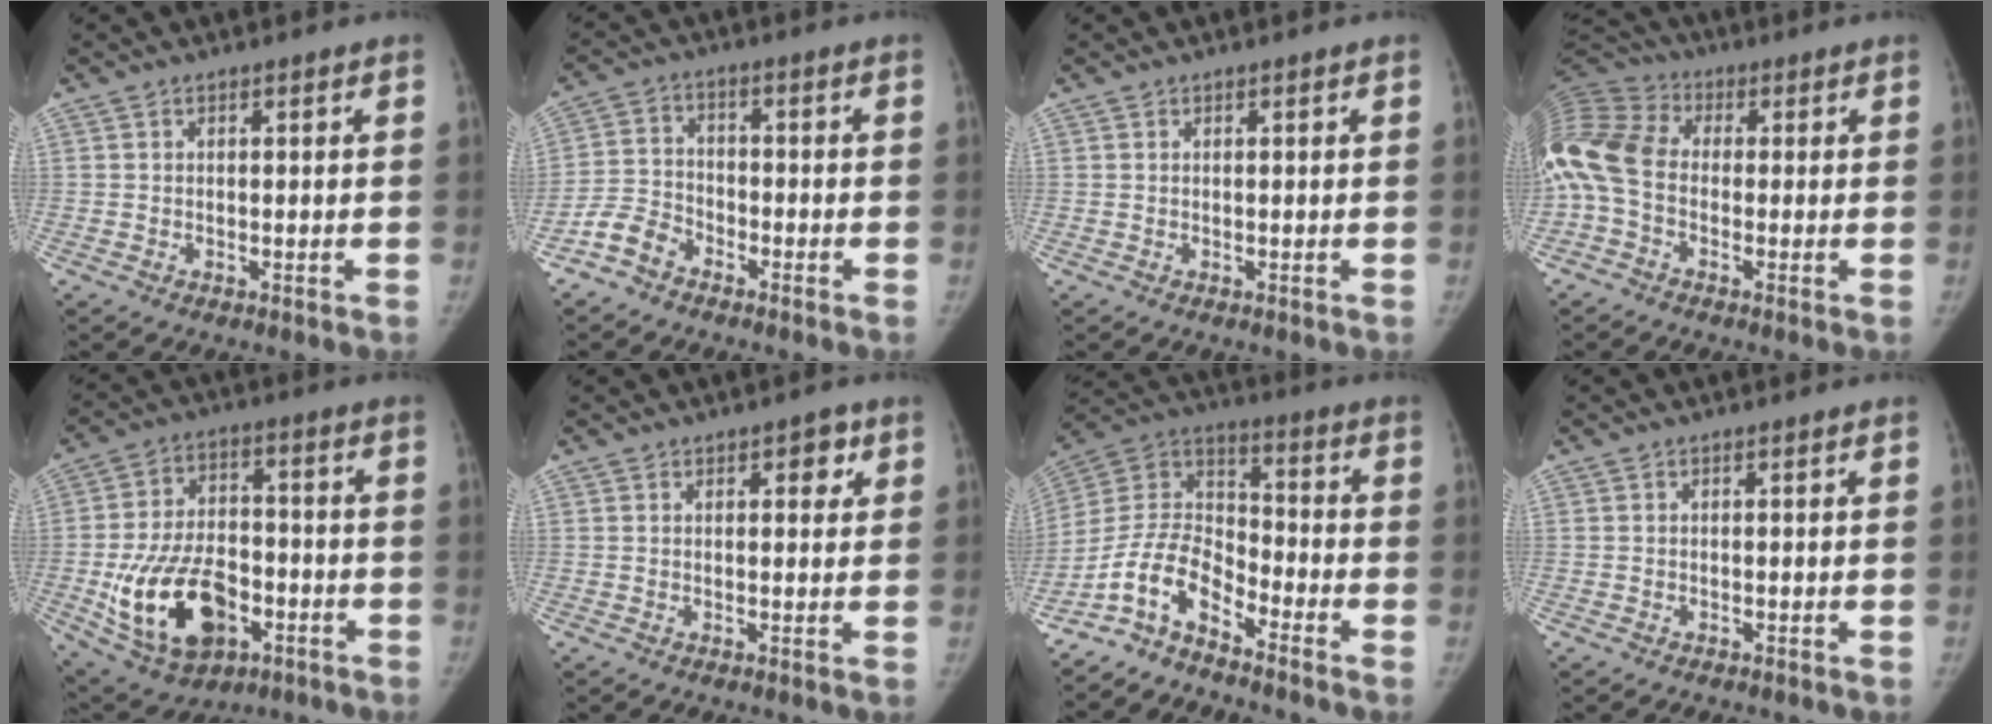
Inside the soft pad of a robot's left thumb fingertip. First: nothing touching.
{"total": 5.7, "force": [-4.1, 3.4, 1.8], "torque": [-0.032, 0.021, -0.089]}
{"total": 0.0}
{"total": 14.0, "force": [-1.7, 9.7, 10.0], "torque": [-0.228, 0.027, -0.046]}
{"total": 19.3, "force": [-6.3, 12.0, 13.7], "torque": [-0.224, 0.026, -0.090]}
{"total": 3.1, "force": [1.4, 1.6, 2.2], "torque": [-0.010, -0.003, 0.015]}
{"total": 11.0, "force": [-7.8, 4.9, 5.9], "torque": [-0.112, 0.081, -0.163]}
{"total": 0.0}